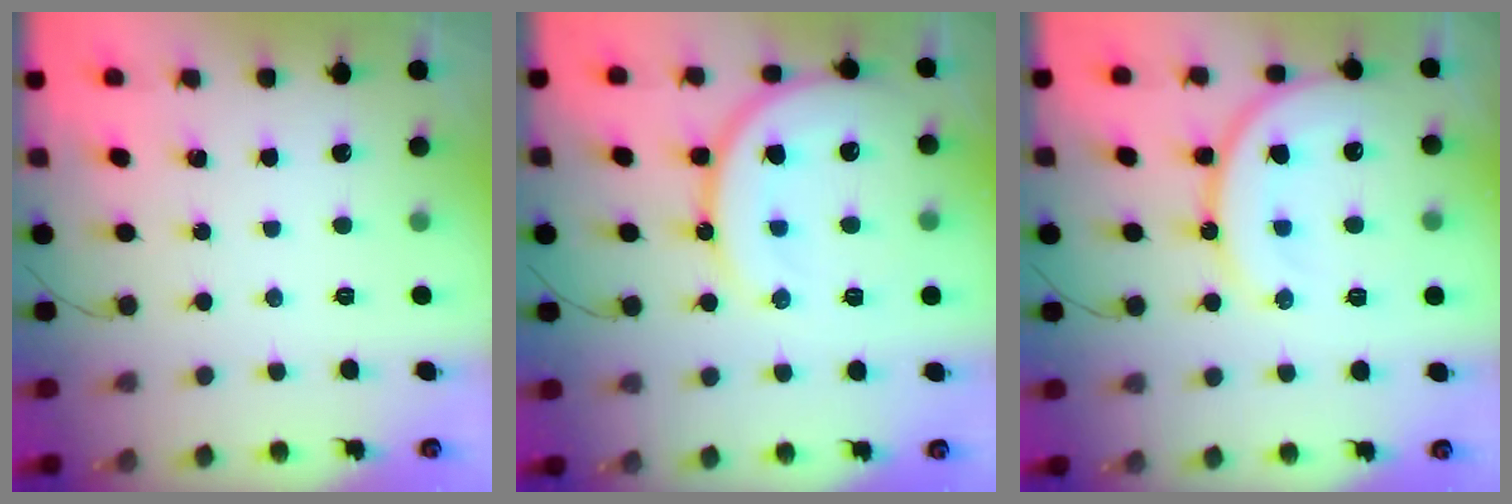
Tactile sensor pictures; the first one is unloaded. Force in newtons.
{"total": 15.9, "press": 15.8, "slide": 1.9}
{"total": 15.7, "press": 15.6, "slide": 2.0}